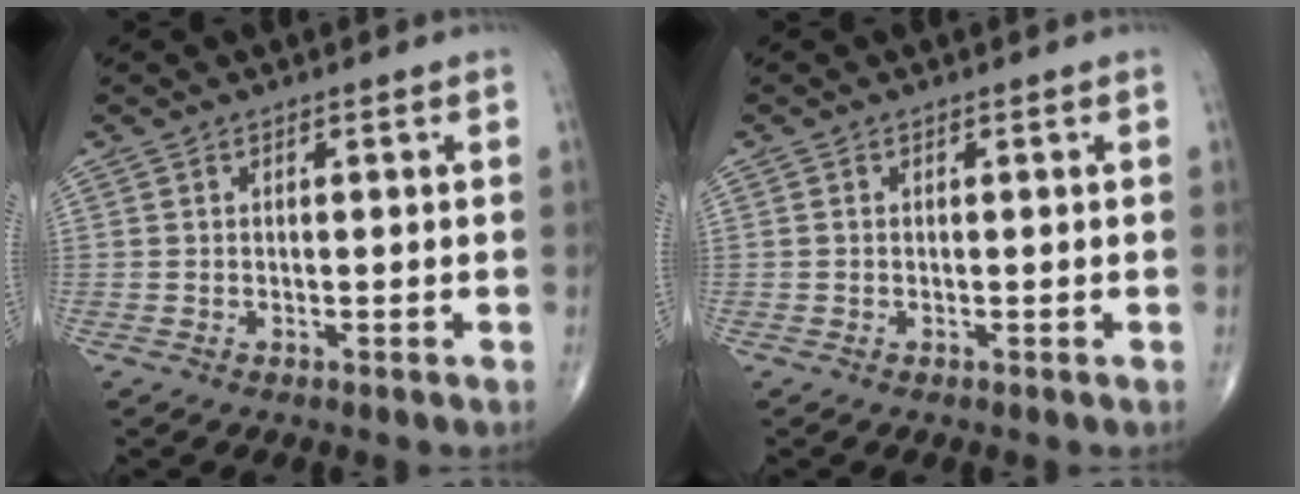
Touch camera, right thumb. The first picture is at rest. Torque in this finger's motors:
{"motor_torque": [-0.58, -0.25, -0.18, -0.15, -0.02]}